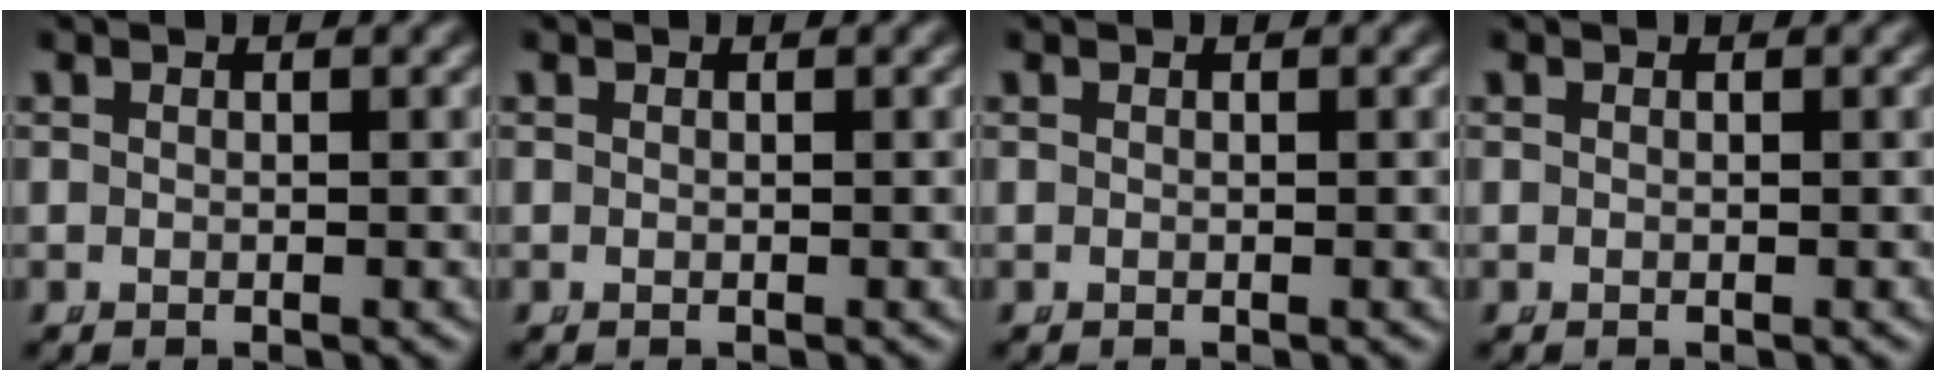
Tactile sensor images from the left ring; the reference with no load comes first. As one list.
[{"total": 0.0}, {"total": 0.0}, {"total": 0.0}]